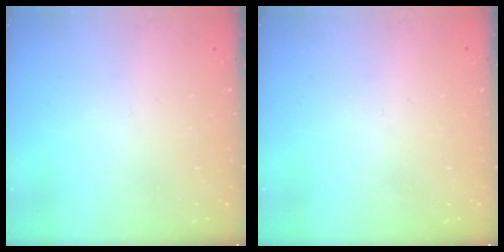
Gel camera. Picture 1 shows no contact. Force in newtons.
{"total": 0.0}